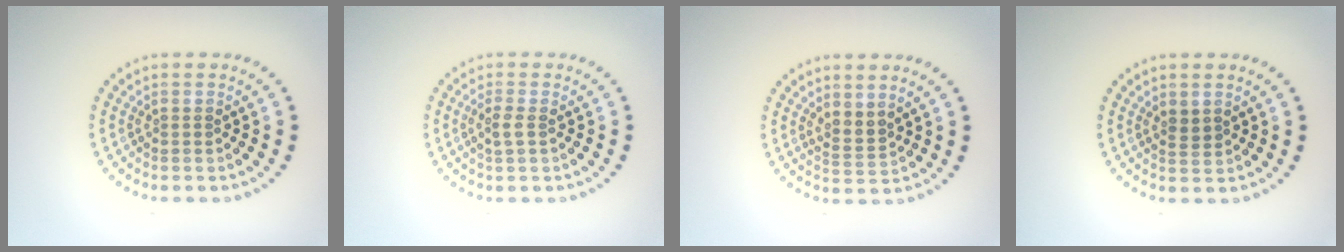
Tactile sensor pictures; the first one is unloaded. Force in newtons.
{"total": 1.3, "press": 1.3, "slide": 0.4}
{"total": 2.0, "press": 1.4, "slide": 1.5}
{"total": 1.3, "press": 1.1, "slide": 0.6}